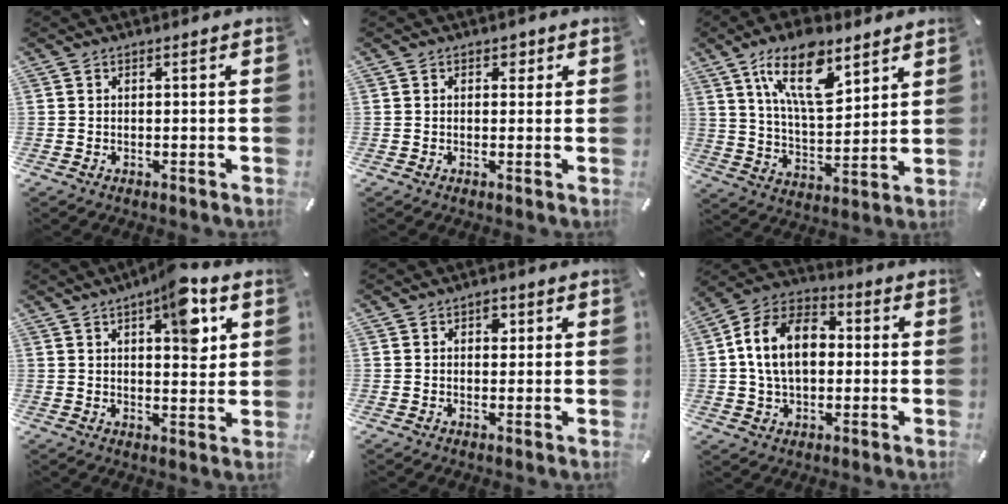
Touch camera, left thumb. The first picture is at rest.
{"total": 1.8, "force": [0.7, 1.5, 0.6], "torque": [0.008, -0.002, 0.005]}
{"total": 16.5, "force": [9.5, 7.7, 11.0], "torque": [-0.200, -0.027, 0.164]}
{"total": 10.6, "force": [5.2, 4.3, 8.2], "torque": [-0.093, -0.031, 0.080]}
{"total": 2.0, "force": [0.9, 1.6, 0.9], "torque": [0.003, -0.004, 0.009]}
{"total": 13.9, "force": [1.0, 10.0, 9.6], "torque": [-0.207, 0.018, 0.017]}